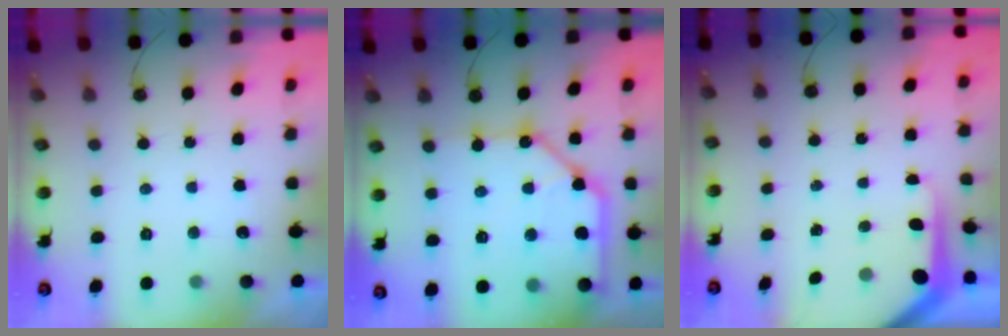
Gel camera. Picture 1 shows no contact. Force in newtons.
{"total": 15.1, "press": 15.0, "slide": 2.1}
{"total": 5.9, "press": 5.8, "slide": 0.4}